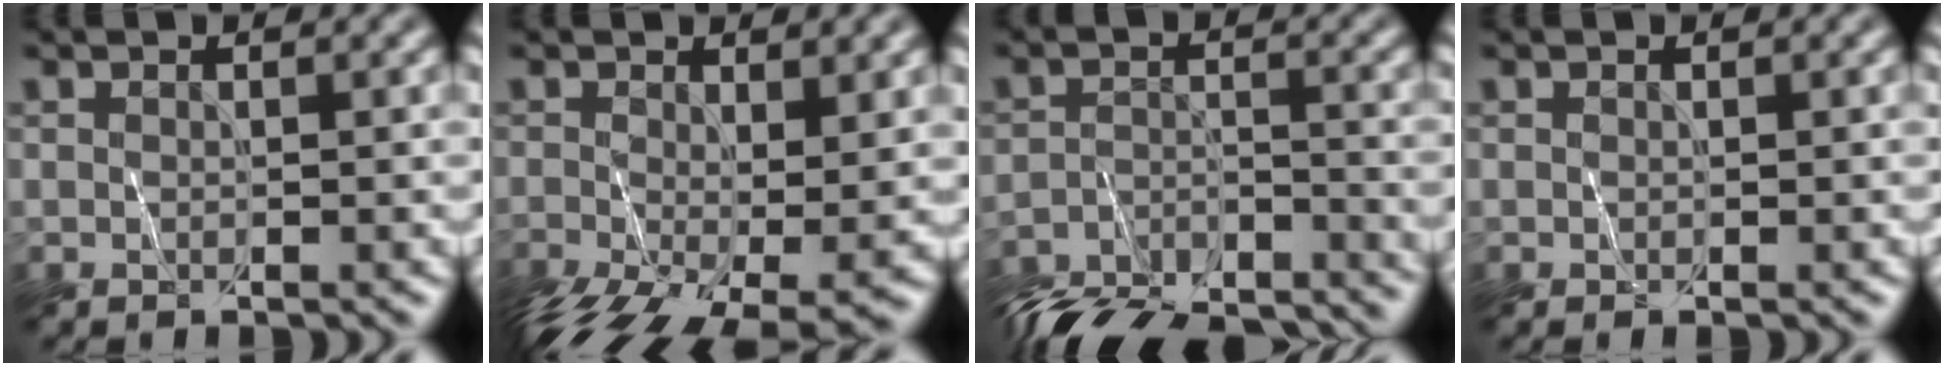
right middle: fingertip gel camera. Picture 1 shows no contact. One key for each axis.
{"total": 8.8, "fx": -3.8, "fy": 3.9, "fz": 6.8, "tx": -0.137, "ty": -0.039, "tz": -0.059}
{"total": 12.4, "fx": -12.0, "fy": 2.0, "fz": 2.1, "tx": -0.041, "ty": -0.019, "tz": -0.182}
{"total": 0.0}